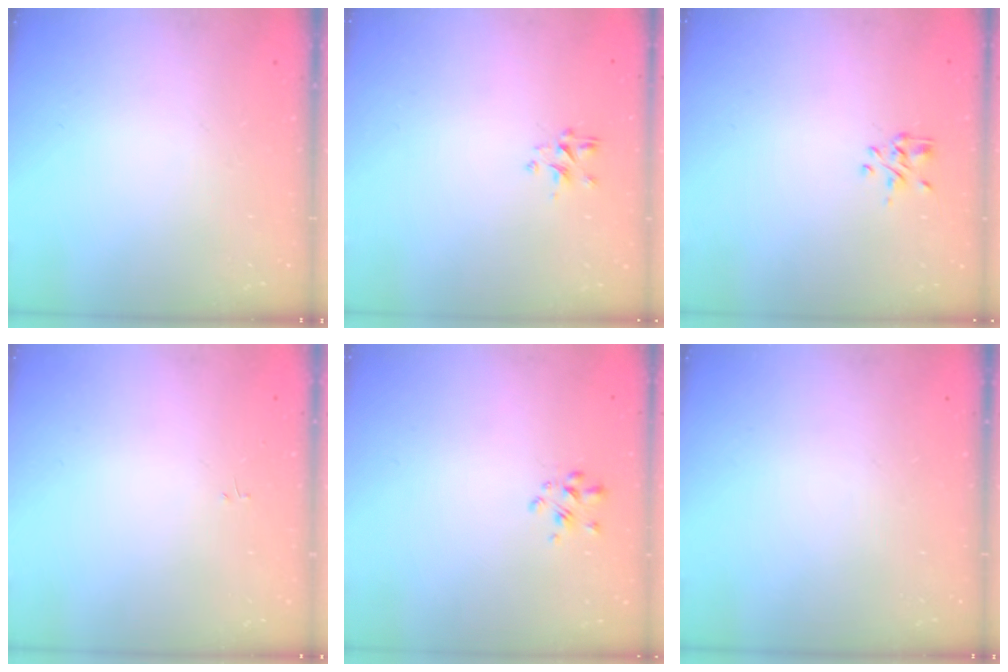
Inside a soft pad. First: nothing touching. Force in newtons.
{"total": 1.5, "press": 1.4, "slide": 0.7}
{"total": 1.3, "press": 1.2, "slide": 0.5}
{"total": 0.0}
{"total": 1.7, "press": 1.5, "slide": 0.7}
{"total": 0.0}